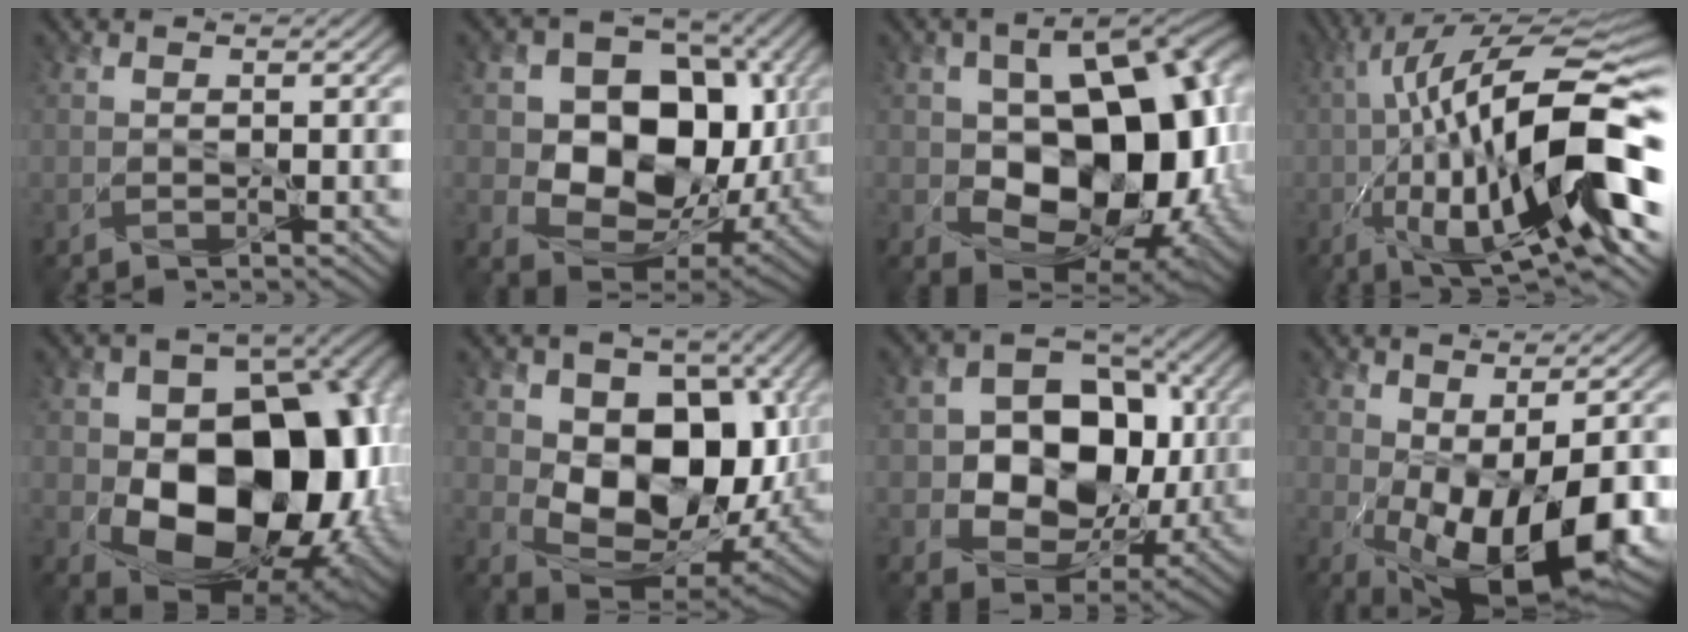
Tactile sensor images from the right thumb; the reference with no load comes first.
{"total": 14.3, "force": [0.9, 10.9, 9.2], "torque": [-0.145, -0.014, 0.018]}
{"total": 17.9, "force": [-0.7, 11.8, 13.5], "torque": [-0.164, -0.029, 0.005]}
{"total": 21.0, "force": [-4.6, 6.8, 19.3], "torque": [-0.299, 0.004, -0.078]}
{"total": 17.0, "force": [-2.6, 12.0, 11.8], "torque": [-0.145, -0.042, -0.032]}
{"total": 13.2, "force": [0.5, 9.5, 9.2], "torque": [-0.135, -0.031, 0.014]}
{"total": 13.1, "force": [0.0, 10.4, 7.9], "torque": [-0.125, -0.001, -0.008]}
{"total": 13.1, "force": [-3.5, 6.3, 10.9], "torque": [-0.190, -0.039, -0.037]}